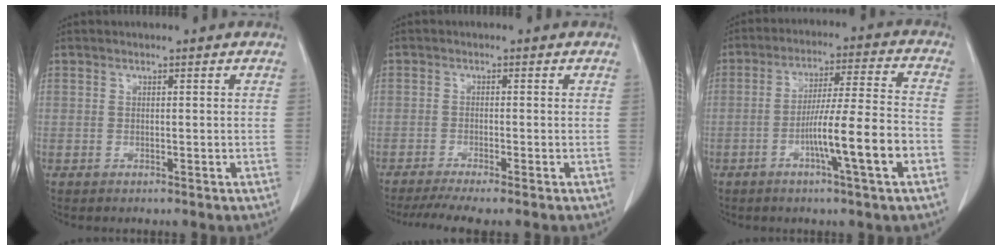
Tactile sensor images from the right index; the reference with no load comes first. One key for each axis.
{"total": 5.8, "fx": -4.7, "fy": -0.3, "fz": 3.4, "tx": -0.051, "ty": -0.010, "tz": -0.074}
{"total": 11.8, "fx": -4.3, "fy": -0.4, "fz": 11.0, "tx": -0.184, "ty": 0.003, "tz": -0.070}